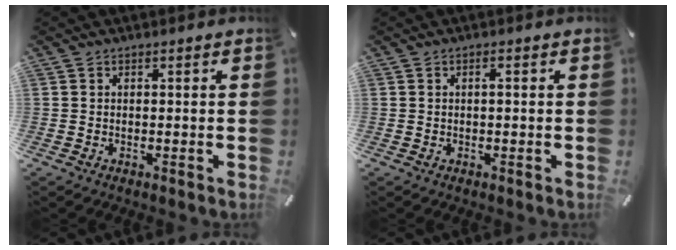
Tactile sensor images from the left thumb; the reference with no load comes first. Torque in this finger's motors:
{"motor_torque": [-0.14, 0.04, -0.09, -0.13, 0.05]}